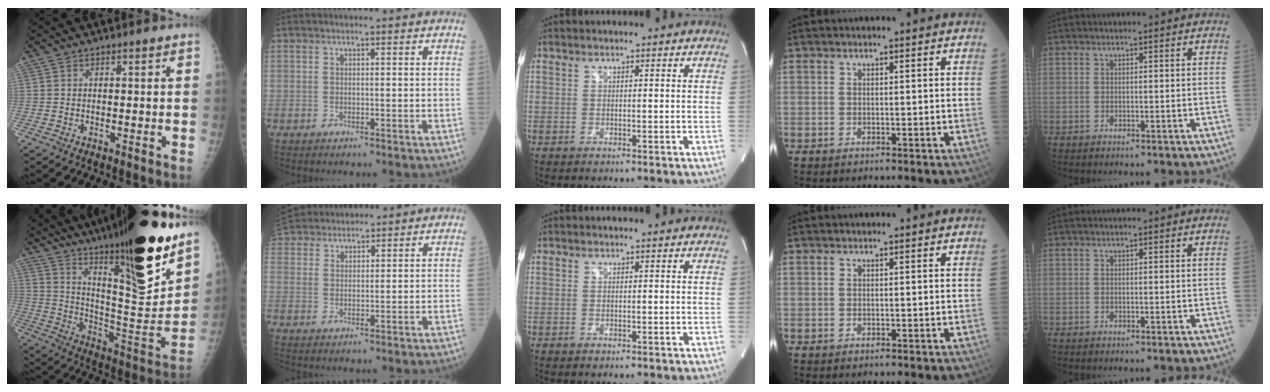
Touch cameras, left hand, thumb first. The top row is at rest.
{"thumb": {"total": 30.4, "force": [20.0, 5.9, 22.1], "torque": [-0.315, -0.083, 0.320]}, "index": {"total": 9.2, "force": [8.5, 2.7, 2.2], "torque": [-0.046, 0.043, 0.153]}}